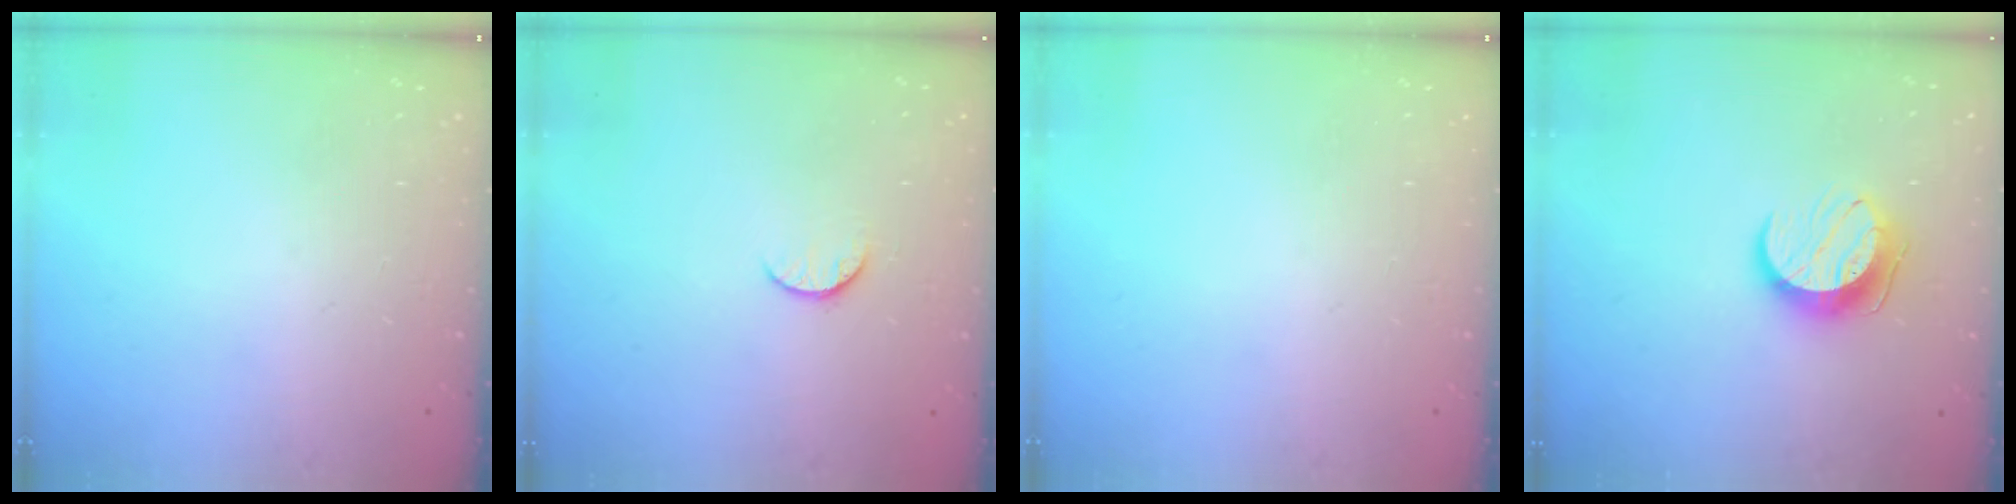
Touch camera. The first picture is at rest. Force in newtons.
{"total": 5.0, "press": 5.0, "slide": 0.4}
{"total": 0.0}
{"total": 10.1, "press": 10.1, "slide": 0.1}